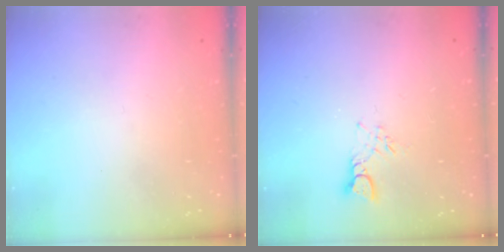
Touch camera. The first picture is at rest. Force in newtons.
{"total": 3.1, "press": 3.1, "slide": 0.2}